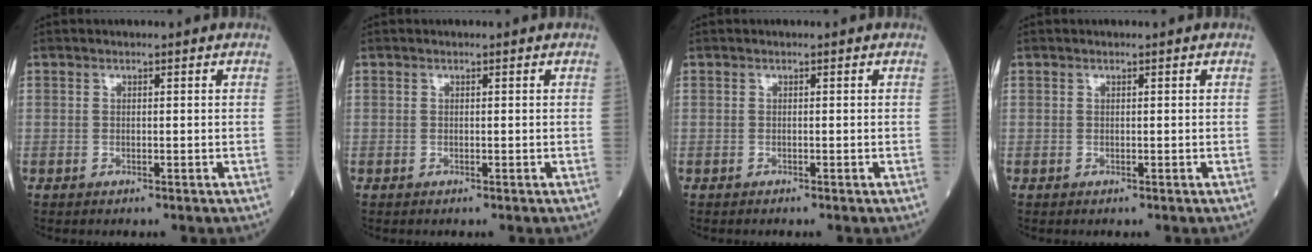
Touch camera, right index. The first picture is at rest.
{"total": 0.0}
{"total": 0.0}
{"total": 0.0}